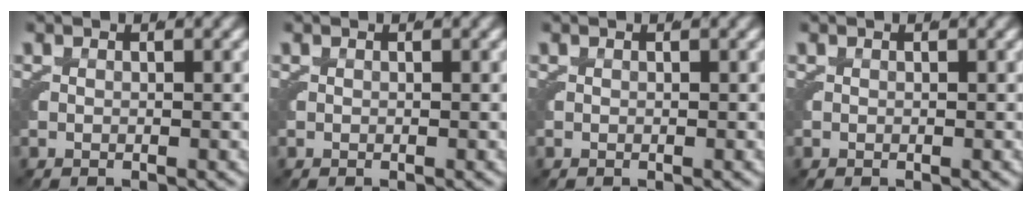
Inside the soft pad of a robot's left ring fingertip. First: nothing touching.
{"total": 0.0}
{"total": 0.0}
{"total": 0.0}